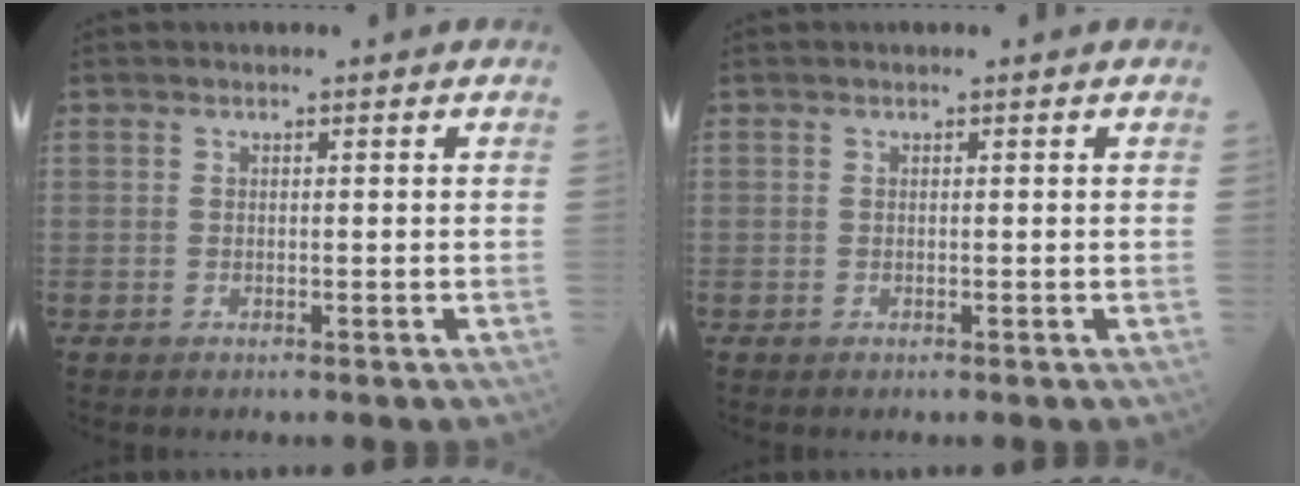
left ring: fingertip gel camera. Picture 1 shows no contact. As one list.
[{"total": 0.0}]